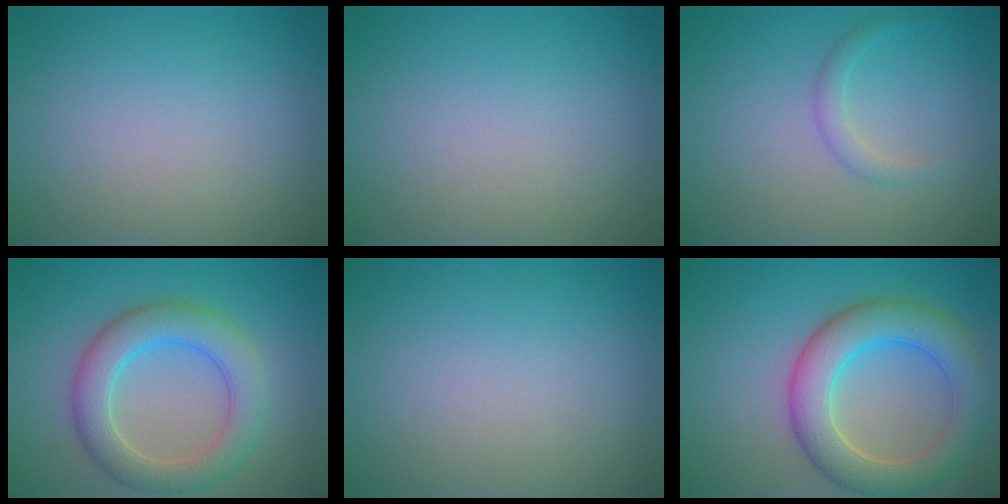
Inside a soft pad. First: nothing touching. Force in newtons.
{"total": 0.0}
{"total": 1.4, "press": 1.3, "slide": 0.1}
{"total": 5.3, "press": 5.3, "slide": 0.2}
{"total": 0.0}
{"total": 6.8, "press": 6.8, "slide": 0.5}